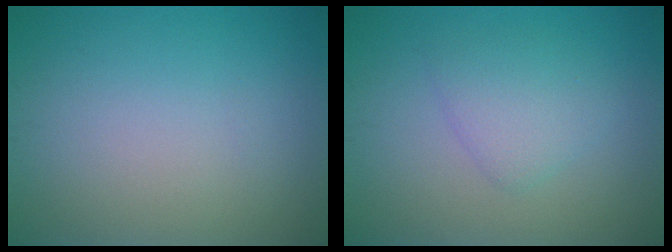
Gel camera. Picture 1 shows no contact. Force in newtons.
{"total": 2.6, "press": 2.6, "slide": 0.2}